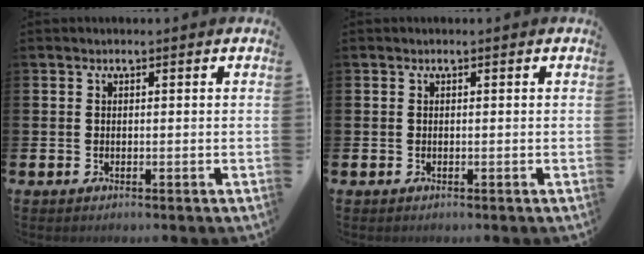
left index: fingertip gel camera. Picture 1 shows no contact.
{"total": 0.0}